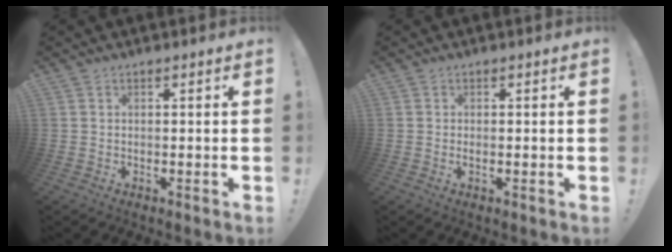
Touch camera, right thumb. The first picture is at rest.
{"total": 0.7, "force": [-0.1, 0.2, 0.6], "torque": [-0.007, -0.003, -0.004]}